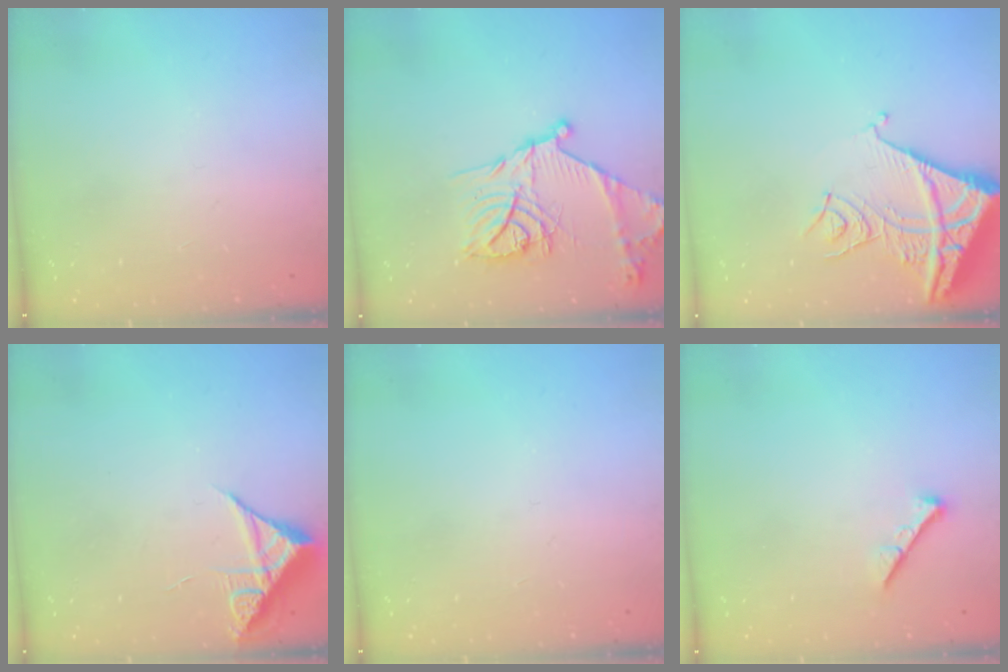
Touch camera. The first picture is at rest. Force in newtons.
{"total": 19.6, "press": 19.6, "slide": 1.5}
{"total": 12.2, "press": 12.1, "slide": 1.5}
{"total": 7.1, "press": 7.1, "slide": 0.3}
{"total": 0.0}
{"total": 0.0}